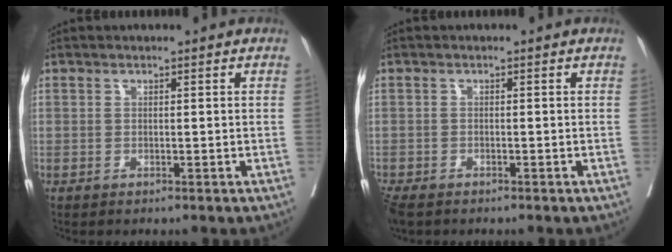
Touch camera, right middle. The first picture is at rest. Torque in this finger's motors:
{"motor_torque": [0.38, -0.37, 0.13, 0.05]}